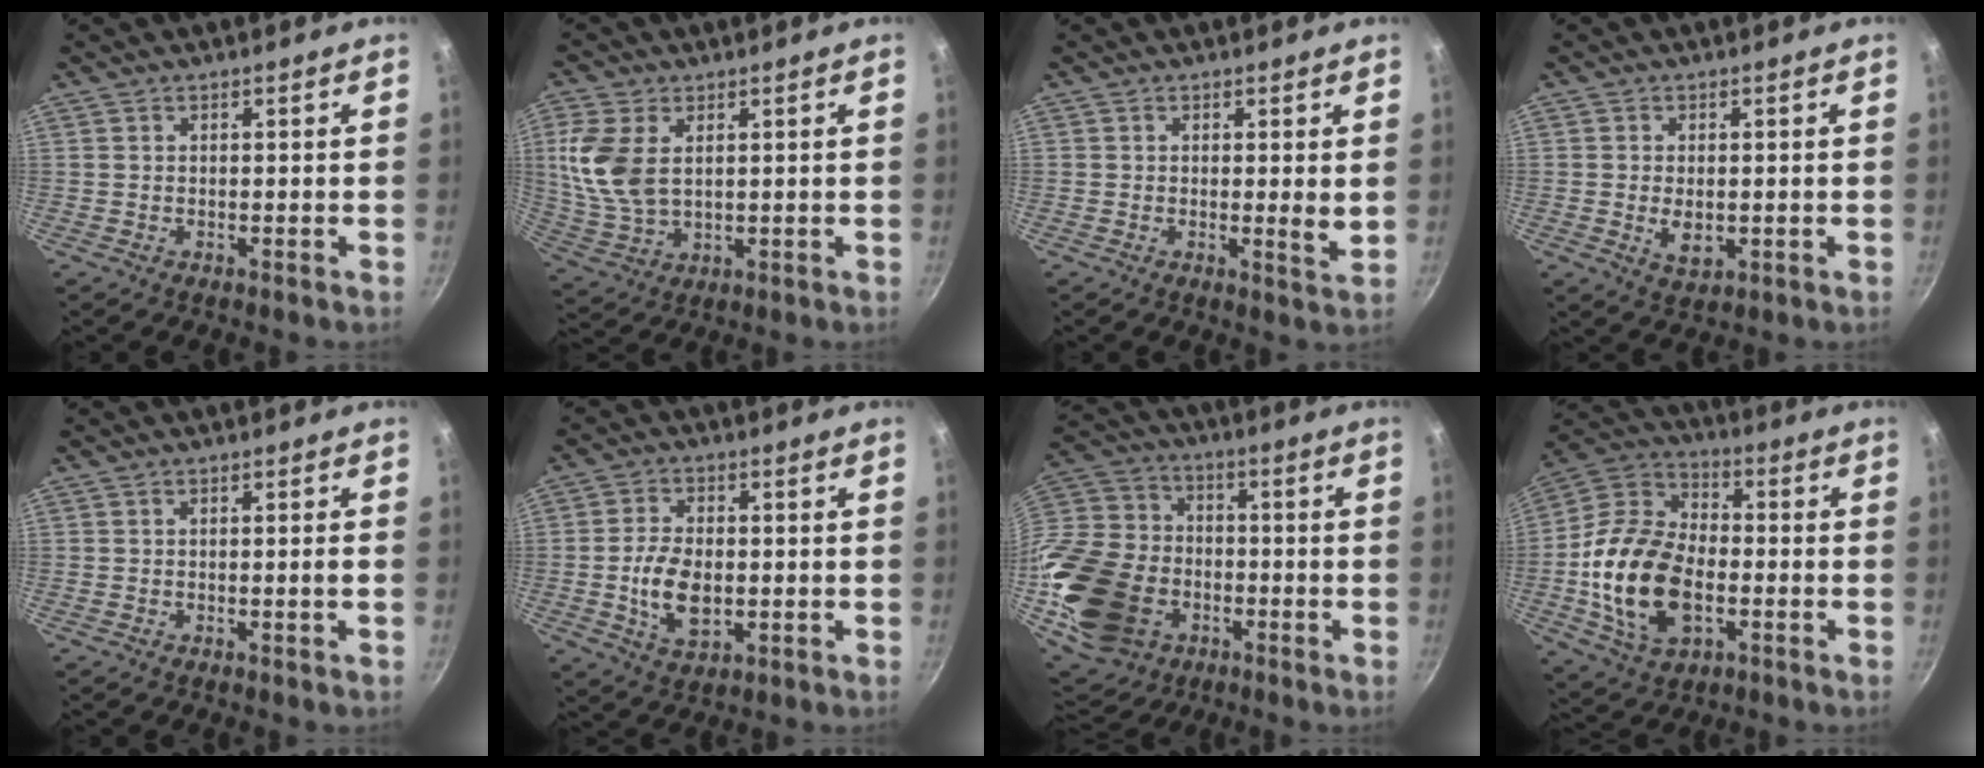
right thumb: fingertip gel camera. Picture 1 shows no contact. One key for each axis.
{"total": 10.9, "fx": 2.5, "fy": 6.7, "fz": 8.2, "tx": -0.172, "ty": -0.008, "tz": 0.058}
{"total": 2.8, "fx": 0.6, "fy": 0.4, "fz": 2.7, "tx": -0.041, "ty": -0.014, "tz": 0.004}
{"total": 4.3, "fx": -0.4, "fy": 2.7, "fz": 3.3, "tx": -0.056, "ty": -0.008, "tz": -0.001}
{"total": 1.1, "fx": -0.4, "fy": 0.0, "fz": 1.1, "tx": -0.021, "ty": 0.007, "tz": -0.005}
{"total": 9.5, "fx": -1.2, "fy": 5.8, "fz": 7.4, "tx": -0.130, "ty": 0.003, "tz": -0.021}
{"total": 27.0, "fx": -7.2, "fy": 20.5, "fz": 16.1, "tx": -0.327, "ty": 0.036, "tz": -0.114}
{"total": 20.0, "fx": -3.7, "fy": 12.8, "fz": 15.0, "tx": -0.271, "ty": 0.029, "tz": -0.073}